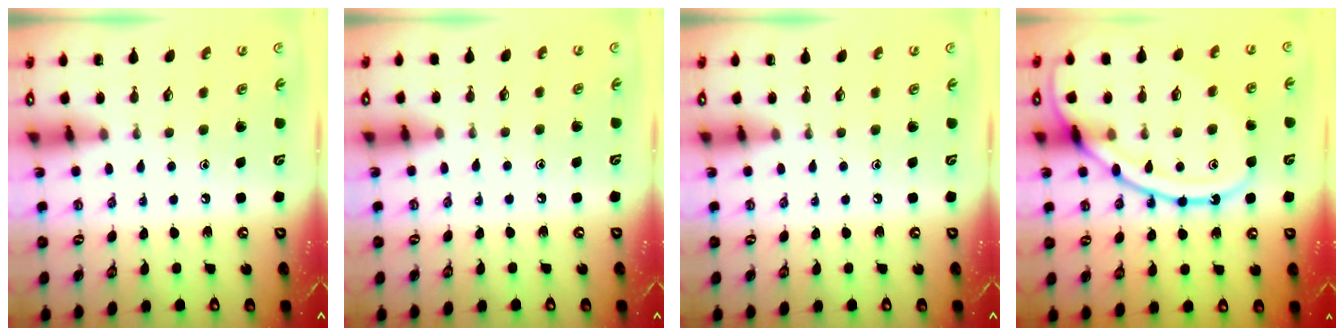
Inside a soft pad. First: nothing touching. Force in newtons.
{"total": 4.0, "press": 4.0, "slide": 0.6}
{"total": 0.0}
{"total": 18.0, "press": 17.9, "slide": 1.4}